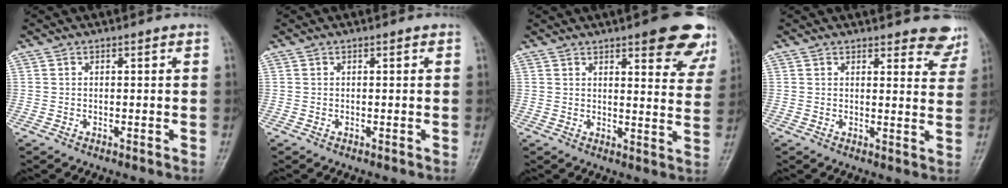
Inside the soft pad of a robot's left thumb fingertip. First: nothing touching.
{"total": 0.0}
{"total": 13.1, "force": [8.4, 3.9, 9.4], "torque": [-0.073, -0.039, 0.094]}
{"total": 6.6, "force": [5.9, 2.2, 2.0], "torque": [0.017, -0.036, 0.053]}